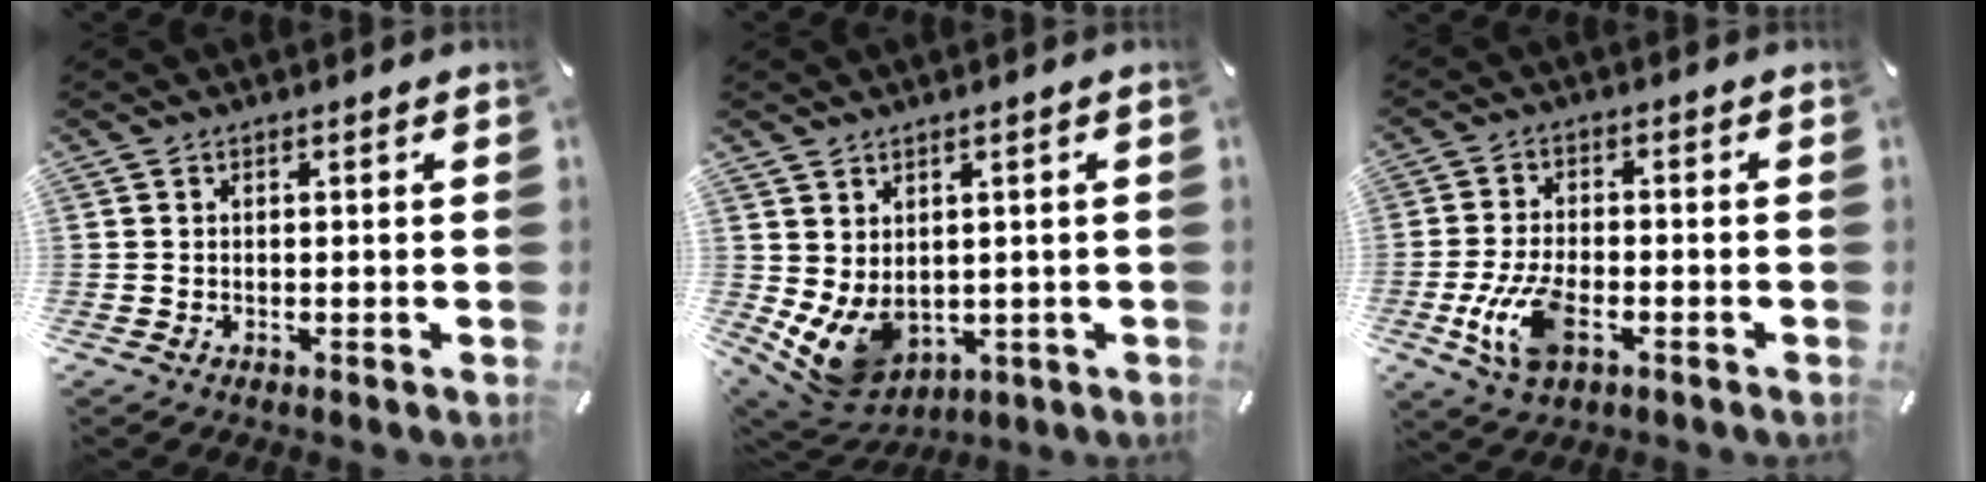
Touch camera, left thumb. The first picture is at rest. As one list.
[{"total": 8.0, "force": [-0.3, 6.6, 4.5], "torque": [-0.102, -0.016, -0.003]}, {"total": 10.9, "force": [-3.5, 5.9, 8.4], "torque": [-0.188, -0.003, -0.062]}]